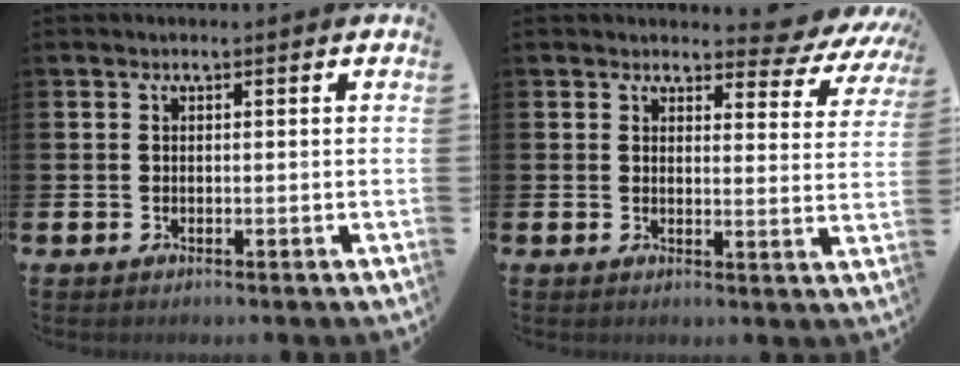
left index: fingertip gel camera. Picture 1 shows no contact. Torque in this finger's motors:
{"motor_torque": [1.28, -0.86, 0.19, 0.01]}